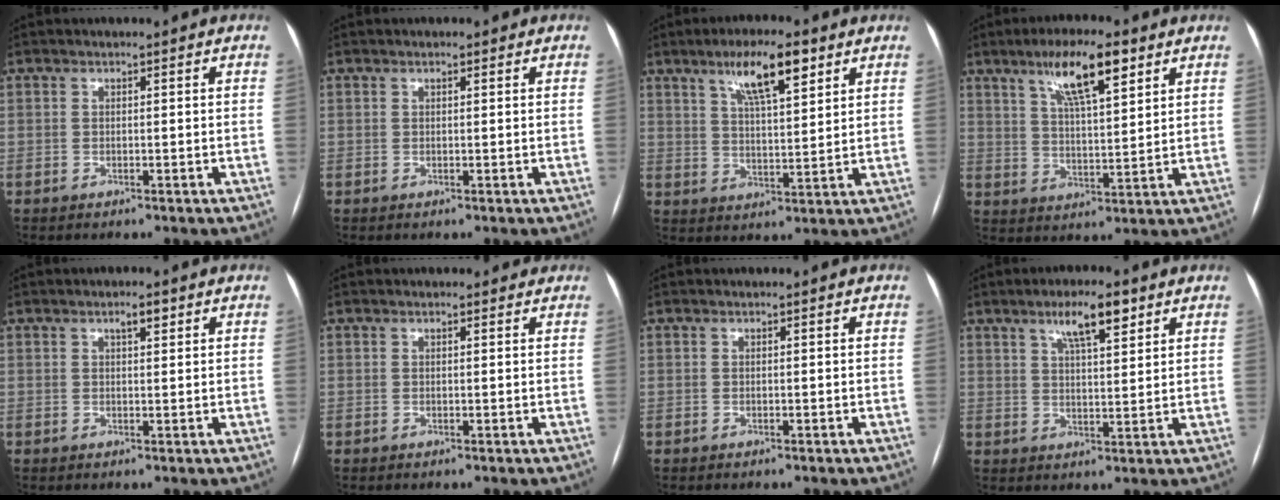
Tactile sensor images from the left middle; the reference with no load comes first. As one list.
[{"total": 0.5, "force": [0.3, 0.2, 0.3], "torque": [-0.009, 0.001, 0.004]}, {"total": 9.1, "force": [5.4, 1.9, 7.1], "torque": [-0.126, 0.009, 0.094]}, {"total": 10.1, "force": [6.0, 2.0, 7.9], "torque": [-0.141, 0.010, 0.104]}, {"total": 1.8, "force": [1.1, 0.6, 1.4], "torque": [-0.024, 0.005, 0.017]}, {"total": 1.7, "force": [1.4, 0.7, 0.6], "torque": [-0.011, 0.010, 0.014]}, {"total": 0.0}, {"total": 6.8, "force": [4.2, 1.5, 5.2], "torque": [-0.091, 0.008, 0.070]}]